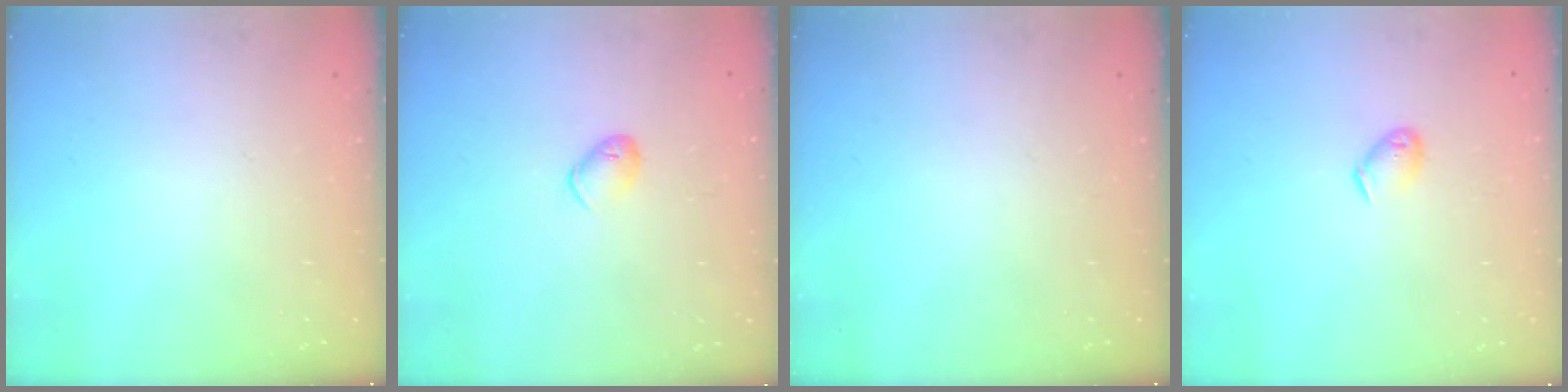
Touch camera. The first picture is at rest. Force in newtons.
{"total": 5.4, "press": 5.2, "slide": 1.1}
{"total": 0.0}
{"total": 5.0, "press": 4.9, "slide": 0.9}